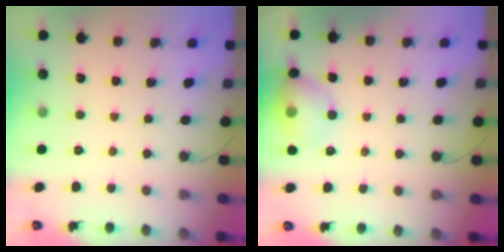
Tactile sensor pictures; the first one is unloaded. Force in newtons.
{"total": 11.0, "press": 10.9, "slide": 1.6}